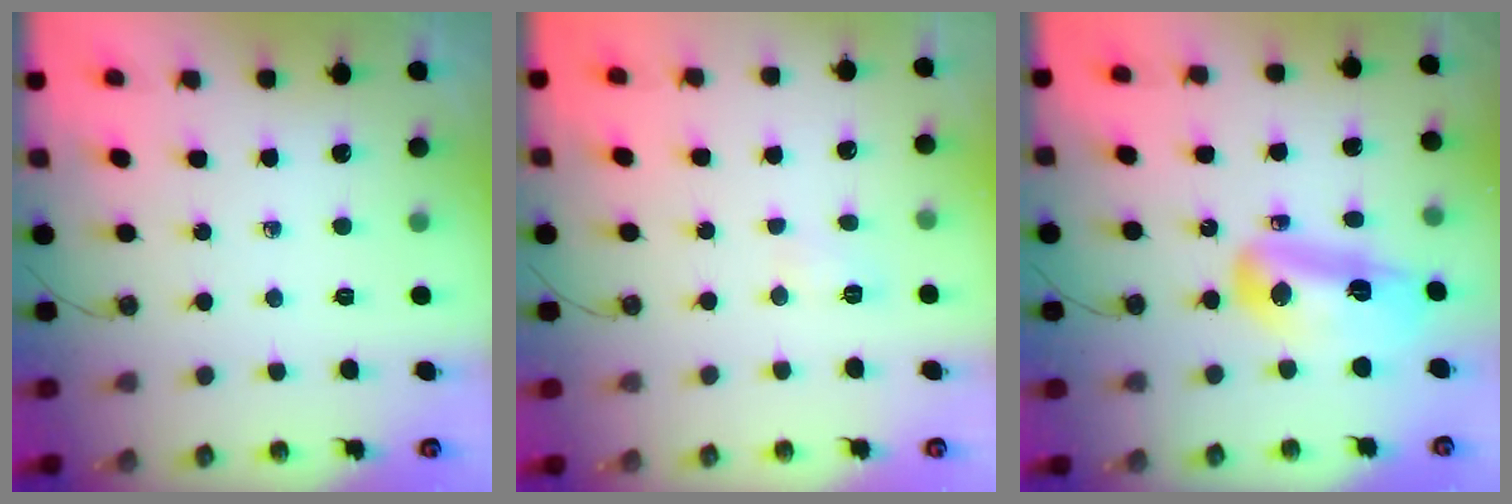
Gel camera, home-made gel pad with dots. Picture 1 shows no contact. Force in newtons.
{"total": 3.5, "press": 3.5, "slide": 0.4}
{"total": 24.1, "press": 17.4, "slide": 16.6}